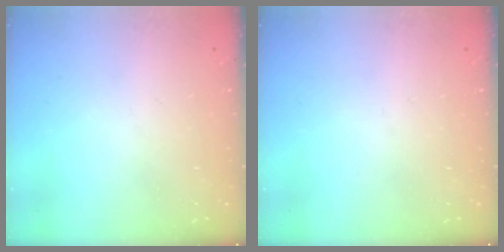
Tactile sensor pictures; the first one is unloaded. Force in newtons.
{"total": 0.0}